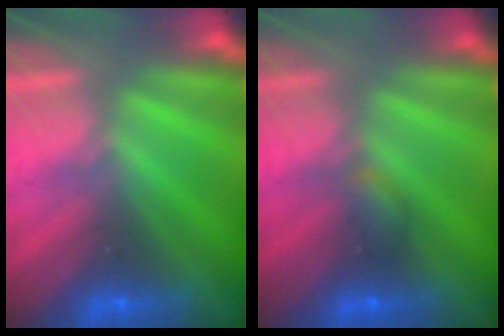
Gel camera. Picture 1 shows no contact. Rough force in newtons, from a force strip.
{"total": 2.2}